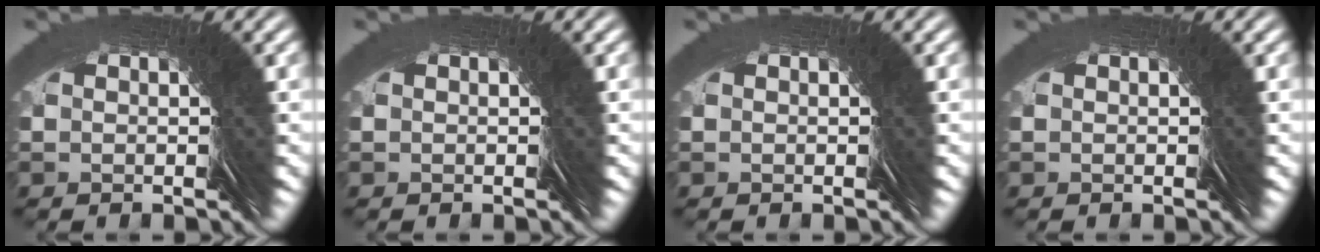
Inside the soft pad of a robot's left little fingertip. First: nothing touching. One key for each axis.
{"total": 0.0}
{"total": 0.0}
{"total": 0.0}